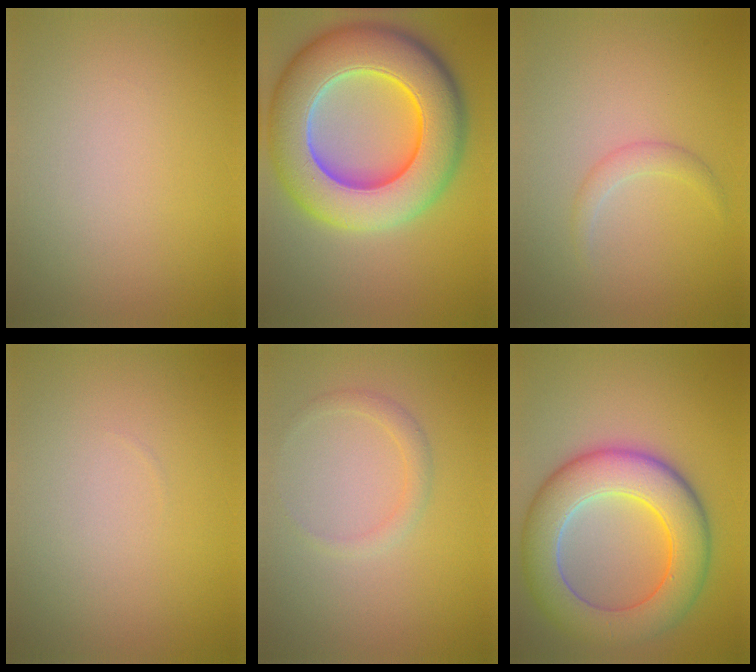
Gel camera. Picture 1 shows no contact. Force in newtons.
{"total": 13.5, "press": 13.5, "slide": 0.6}
{"total": 1.3, "press": 1.3, "slide": 0.1}
{"total": 0.0}
{"total": 1.3, "press": 1.3, "slide": 0.1}
{"total": 9.2, "press": 9.1, "slide": 0.4}